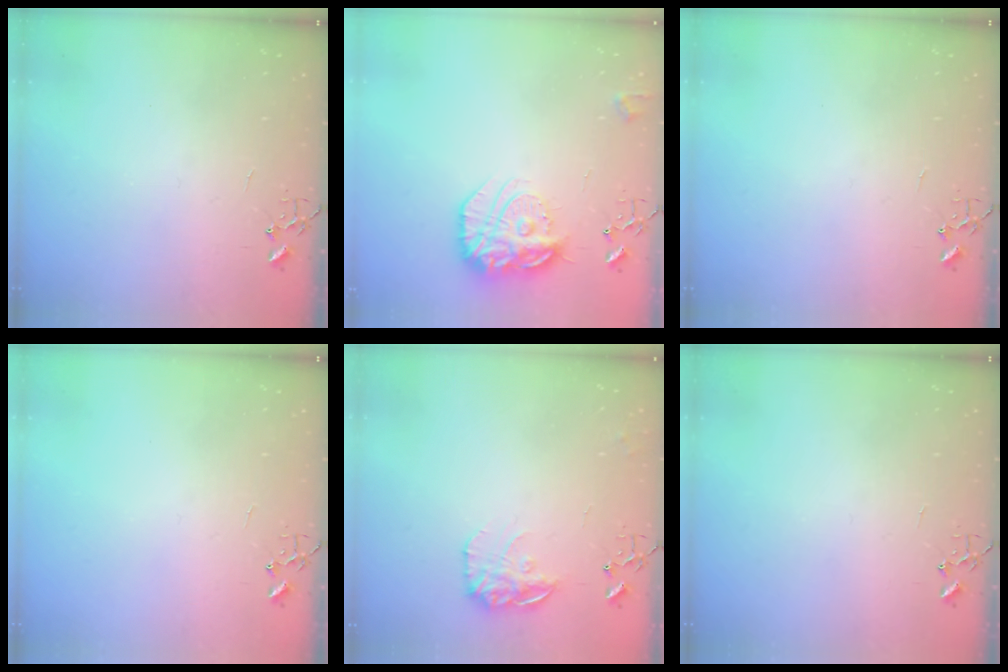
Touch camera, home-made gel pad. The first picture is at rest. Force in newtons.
{"total": 18.7, "press": 18.6, "slide": 1.6}
{"total": 0.0}
{"total": 0.0}
{"total": 12.9, "press": 12.8, "slide": 0.6}
{"total": 0.0}